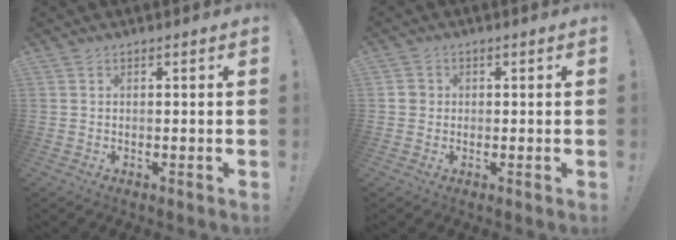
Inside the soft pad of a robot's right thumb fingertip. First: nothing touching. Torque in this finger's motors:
{"motor_torque": [0.35, 0.24, 0.35, -0.29, 0.00]}